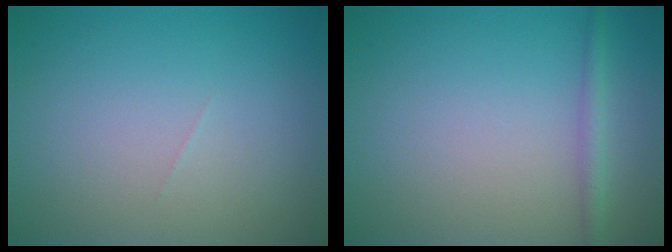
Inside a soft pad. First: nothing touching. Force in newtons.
{"total": 1.5, "press": 1.5, "slide": 0.0}